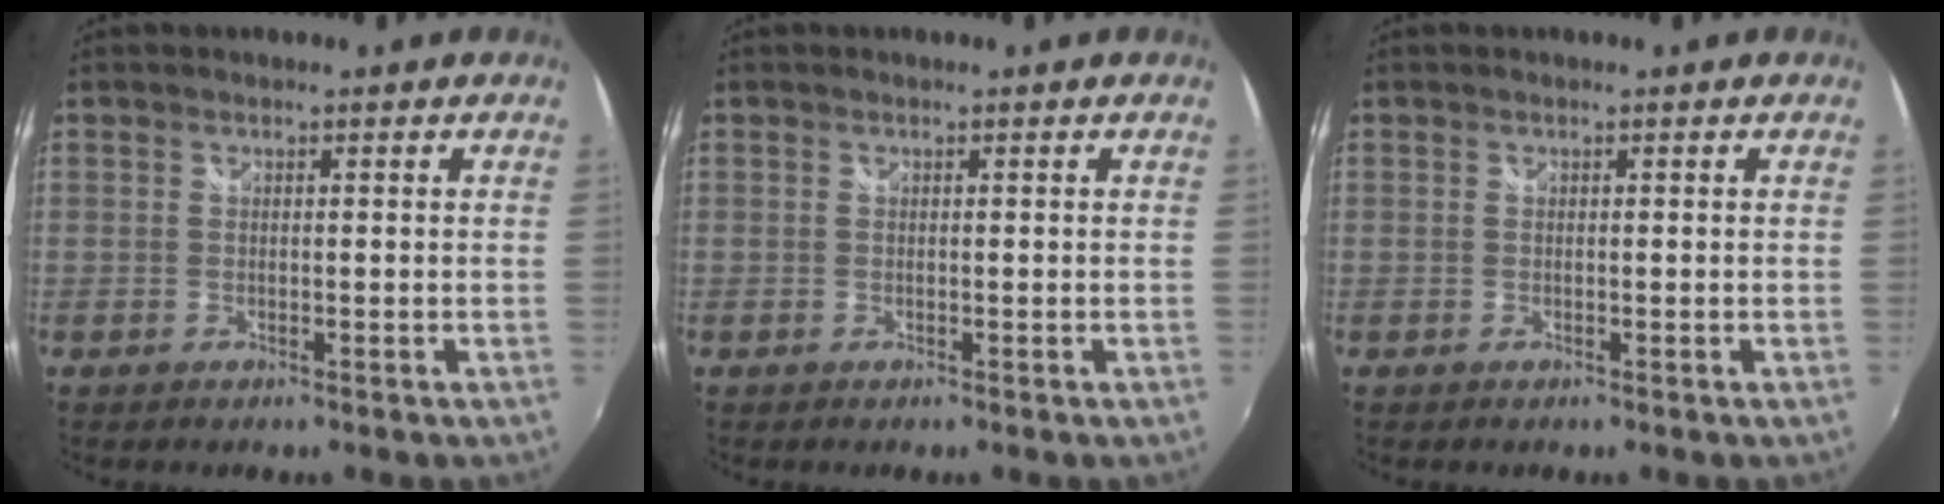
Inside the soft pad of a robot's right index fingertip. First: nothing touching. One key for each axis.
{"total": 0.0}
{"total": 0.0}